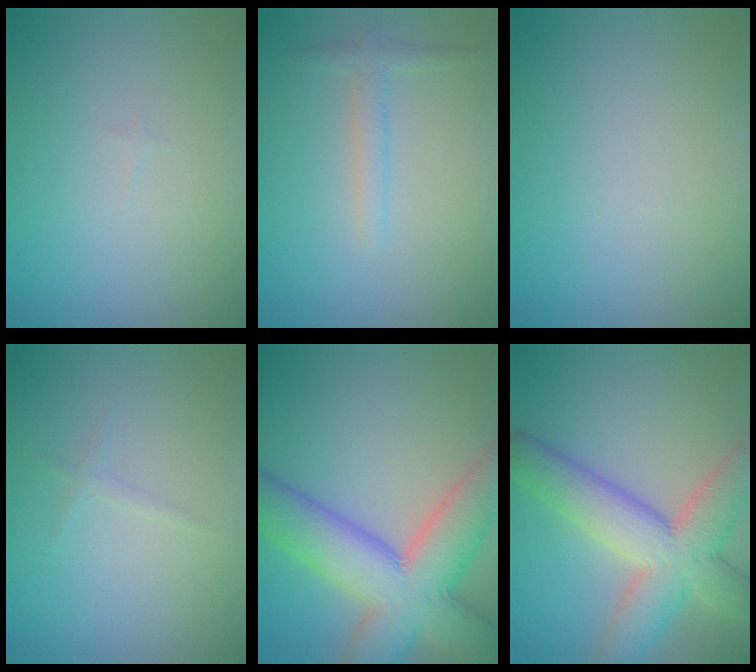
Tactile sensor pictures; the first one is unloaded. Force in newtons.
{"total": 1.6, "press": 1.6, "slide": 0.1}
{"total": 0.0}
{"total": 0.6, "press": 0.6, "slide": 0.1}
{"total": 11.8, "press": 11.8, "slide": 0.9}
{"total": 9.0, "press": 9.0, "slide": 0.6}